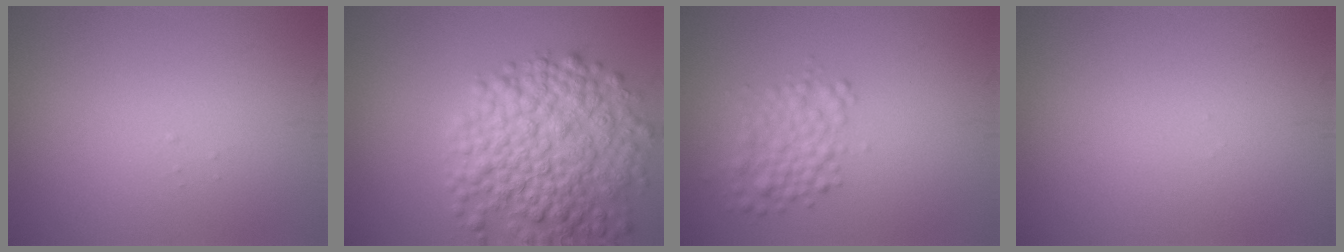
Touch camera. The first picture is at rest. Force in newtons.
{"total": 8.6, "press": 8.6, "slide": 0.4}
{"total": 3.1, "press": 3.1, "slide": 0.1}
{"total": 0.0}